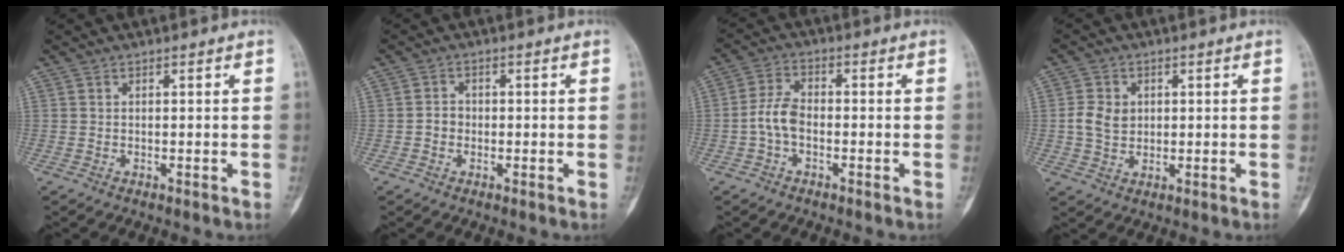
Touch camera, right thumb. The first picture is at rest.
{"total": 2.0, "force": [-0.5, 1.8, 0.9], "torque": [-0.003, 0.009, -0.014]}
{"total": 5.4, "force": [-1.4, 3.2, 4.1], "torque": [-0.083, 0.020, -0.034]}
{"total": 5.0, "force": [0.6, 4.0, 2.9], "torque": [-0.045, 0.002, 0.012]}